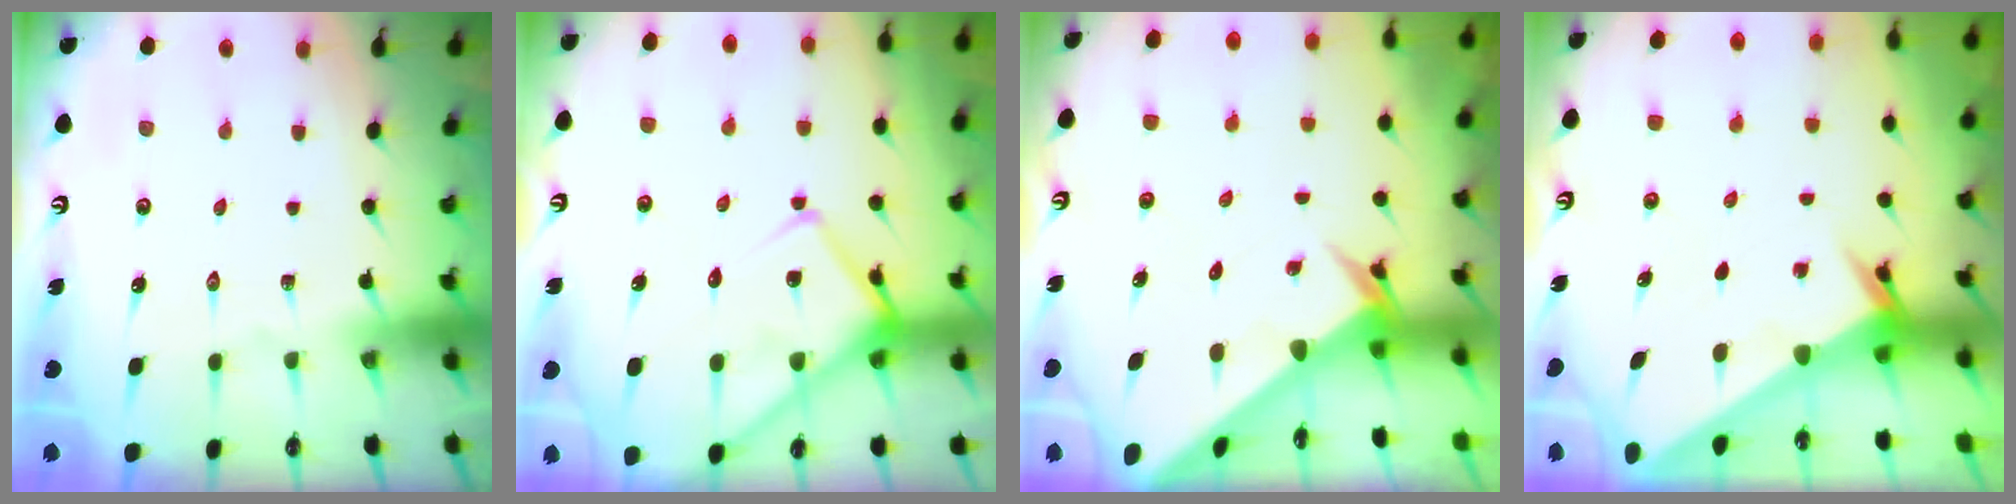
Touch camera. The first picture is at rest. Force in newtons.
{"total": 13.5, "press": 13.4, "slide": 1.3}
{"total": 3.0, "press": 3.0, "slide": 0.1}
{"total": 2.8, "press": 2.8, "slide": 0.2}